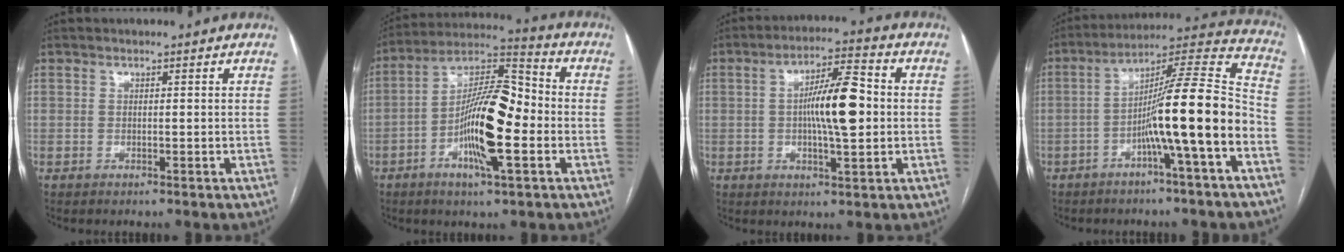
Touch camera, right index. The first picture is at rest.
{"total": 15.1, "force": [-3.5, 3.3, 14.3], "torque": [-0.259, 0.012, -0.063]}
{"total": 10.5, "force": [0.2, 2.2, 10.3], "torque": [-0.178, 0.015, -0.001]}
{"total": 15.1, "force": [-4.9, -0.5, 14.3], "torque": [-0.221, 0.023, -0.085]}